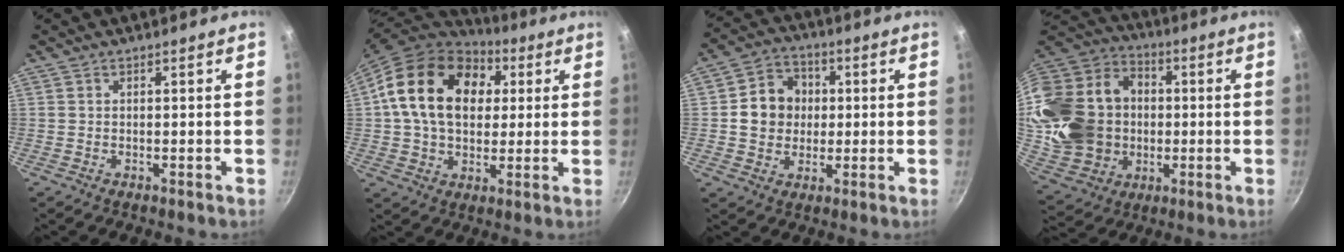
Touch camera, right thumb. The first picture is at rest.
{"total": 20.6, "force": [4.9, 14.6, 13.6], "torque": [-0.211, 0.012, 0.074]}
{"total": 9.7, "force": [0.9, 8.6, 4.5], "torque": [-0.039, 0.013, 0.005]}
{"total": 26.6, "force": [0.1, 21.6, 15.5], "torque": [-0.291, 0.041, 0.021]}